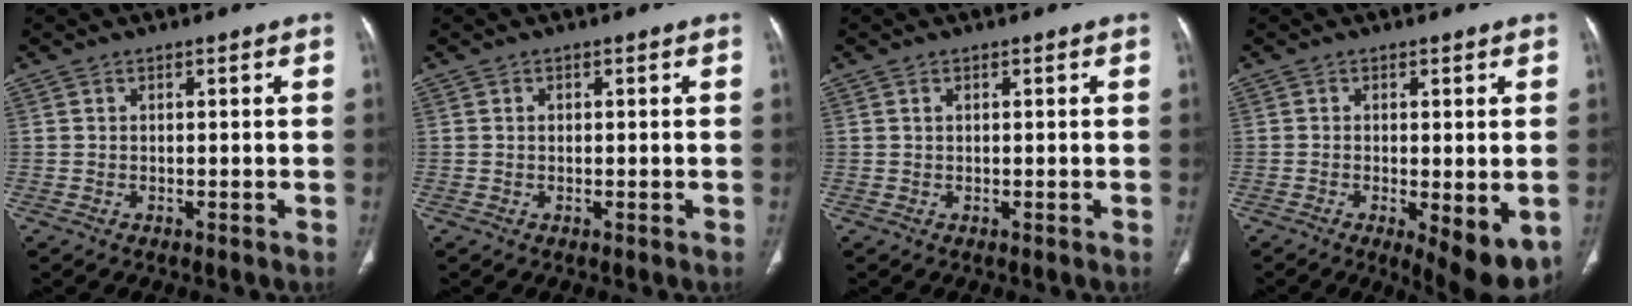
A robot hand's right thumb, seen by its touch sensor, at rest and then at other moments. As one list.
[{"total": 0.6, "force": [0.2, 0.5, 0.4], "torque": [-0.006, 0.002, 0.004]}, {"total": 0.6, "force": [0.3, 0.3, 0.4], "torque": [-0.010, 0.003, 0.007]}, {"total": 9.4, "force": [-2.9, 3.1, 8.3], "torque": [-0.112, -0.021, -0.038]}]